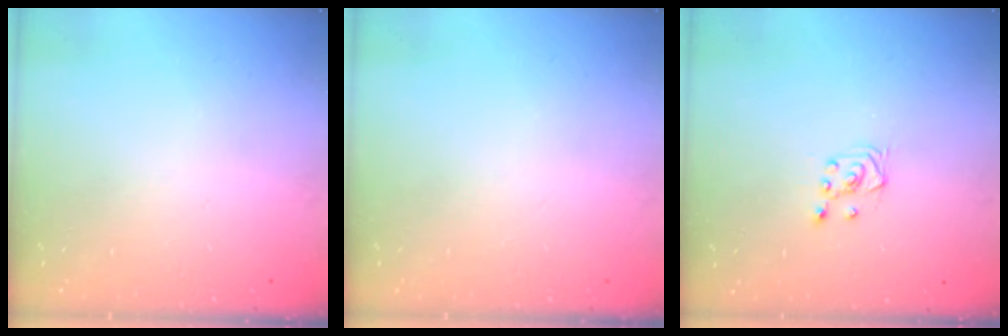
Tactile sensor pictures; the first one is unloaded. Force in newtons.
{"total": 0.0}
{"total": 3.5, "press": 3.4, "slide": 0.8}